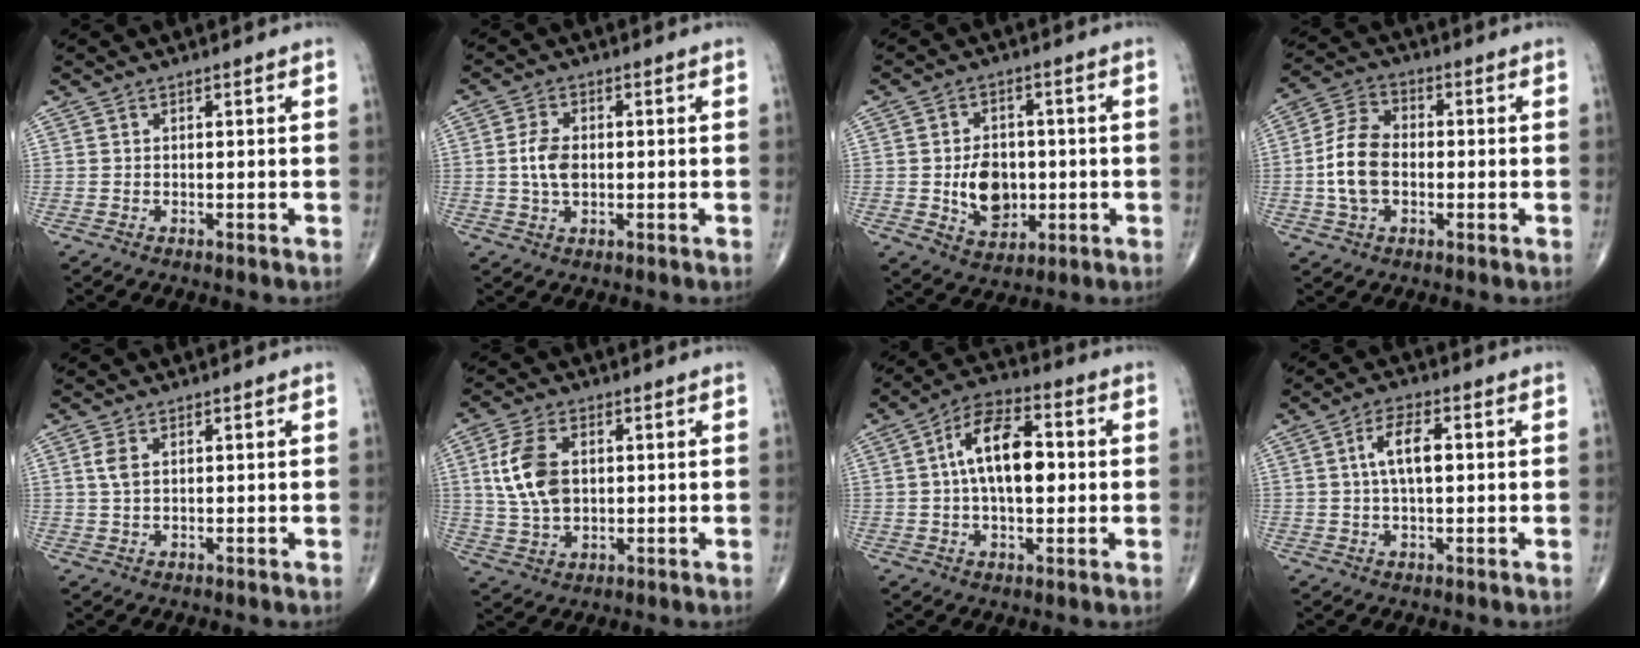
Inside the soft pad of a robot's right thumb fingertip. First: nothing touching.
{"total": 3.9, "force": [0.0, 2.4, 3.1], "torque": [-0.057, 0.004, -0.003]}
{"total": 9.4, "force": [-0.9, 6.8, 6.4], "torque": [-0.072, -0.001, -0.007]}
{"total": 10.2, "force": [-1.1, 6.6, 7.7], "torque": [-0.145, 0.023, -0.027]}
{"total": 2.9, "force": [0.9, 1.6, 2.2], "torque": [-0.048, 0.003, 0.018]}
{"total": 10.3, "force": [1.7, 6.5, 7.9], "torque": [-0.154, 0.001, 0.036]}
{"total": 13.3, "force": [1.1, 6.8, 11.3], "torque": [-0.180, 0.023, 0.011]}
{"total": 6.6, "force": [1.0, 2.8, 5.9], "torque": [-0.105, 0.009, 0.015]}